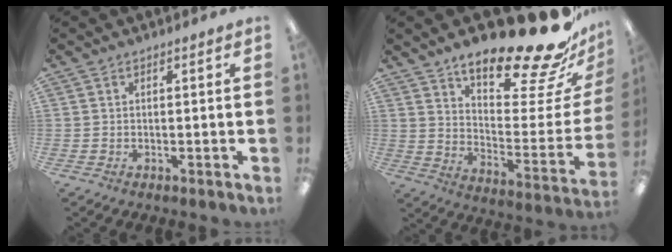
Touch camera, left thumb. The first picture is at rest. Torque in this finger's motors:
{"motor_torque": [0.49, 0.47, 1.47, -1.30, 0.23]}